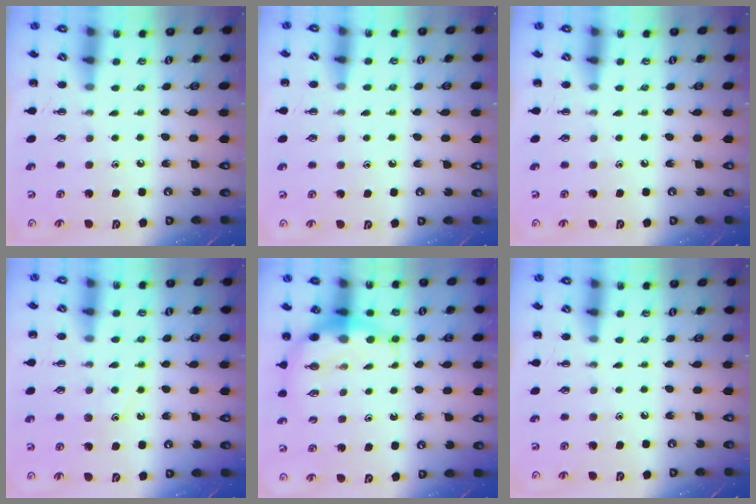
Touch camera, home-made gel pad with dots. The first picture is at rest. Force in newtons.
{"total": 6.3, "press": 6.0, "slide": 1.9}
{"total": 0.0}
{"total": 9.4, "press": 9.4, "slide": 0.7}
{"total": 7.1, "press": 7.0, "slide": 1.4}
{"total": 0.0}